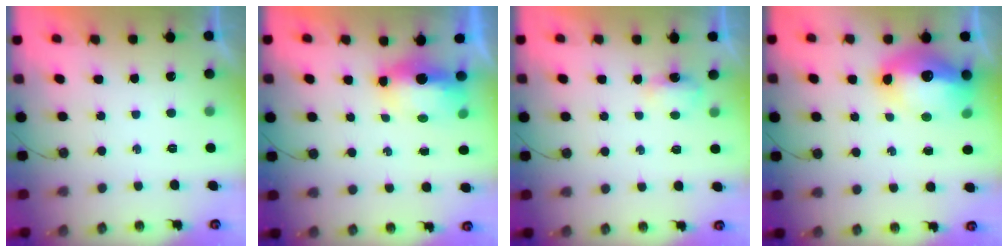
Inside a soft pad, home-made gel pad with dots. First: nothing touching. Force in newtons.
{"total": 10.6, "press": 8.4, "slide": 6.5}
{"total": 3.6, "press": 3.5, "slide": 0.5}
{"total": 16.1, "press": 16.1, "slide": 1.5}